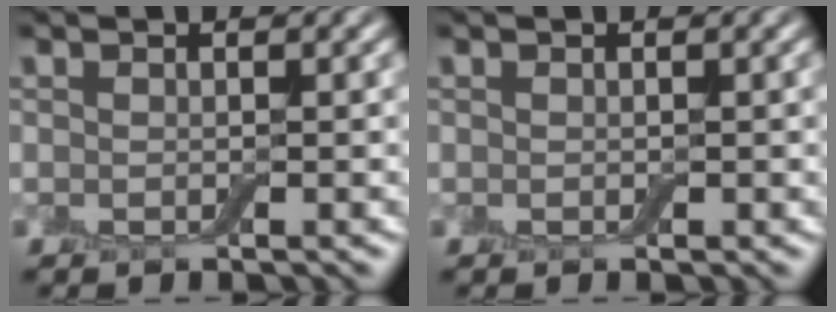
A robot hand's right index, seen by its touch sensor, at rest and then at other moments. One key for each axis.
{"total": 0.0}